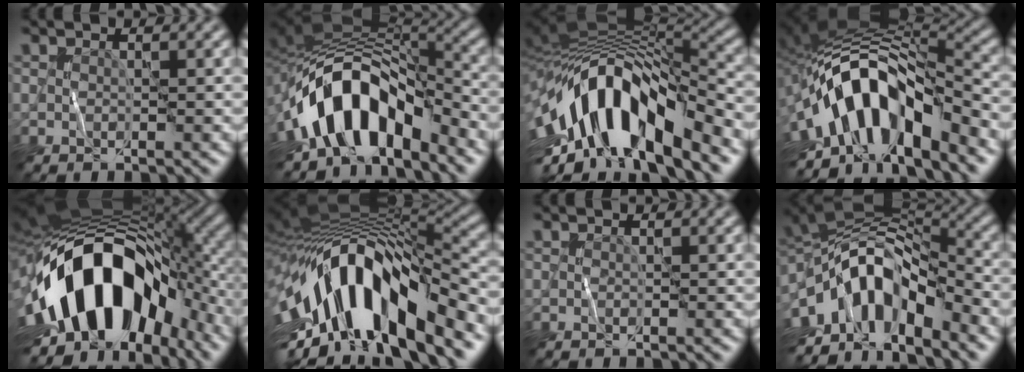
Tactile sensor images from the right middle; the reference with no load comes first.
{"total": 11.5, "force": [-5.6, 6.4, 7.8], "torque": [-0.118, 0.003, -0.097]}
{"total": 13.3, "force": [-5.0, 5.6, 11.0], "torque": [-0.181, 0.005, -0.083]}
{"total": 13.2, "force": [-4.4, 6.3, 10.7], "torque": [-0.165, 0.015, -0.087]}
{"total": 17.4, "force": [-3.7, 10.1, 13.7], "torque": [-0.238, 0.001, -0.064]}
{"total": 14.1, "force": [-4.5, 5.2, 12.3], "torque": [-0.214, 0.015, -0.073]}
{"total": 0.0}
{"total": 11.2, "force": [-4.7, 5.7, 8.4], "torque": [-0.133, 0.010, -0.089]}